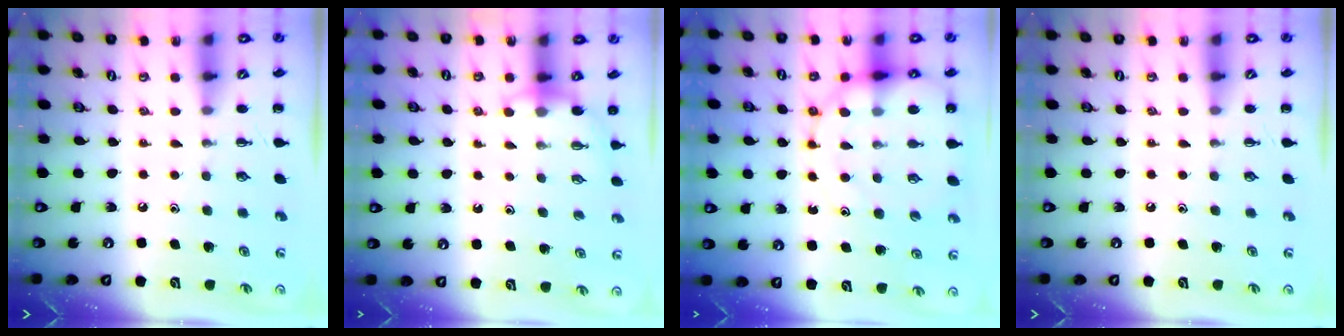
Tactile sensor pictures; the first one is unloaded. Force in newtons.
{"total": 3.2, "press": 3.1, "slide": 0.8}
{"total": 13.9, "press": 13.6, "slide": 2.8}
{"total": 0.0}